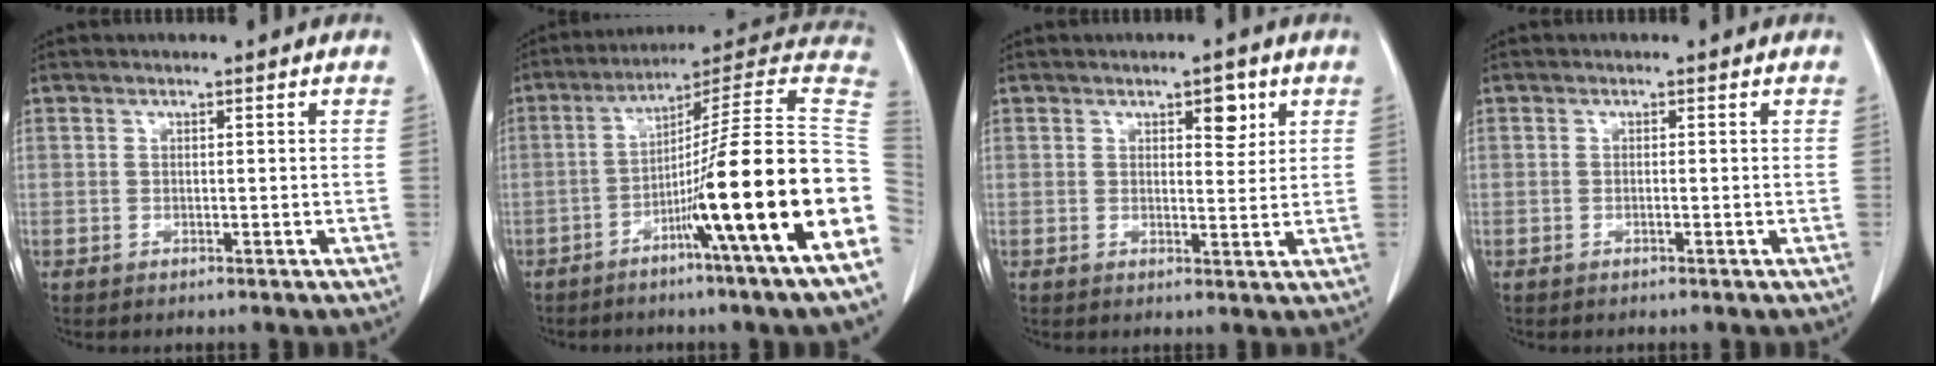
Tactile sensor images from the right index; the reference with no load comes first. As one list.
[{"total": 22.1, "force": [-6.2, -2.7, 21.0], "torque": [-0.237, 0.003, -0.117]}, {"total": 3.4, "force": [1.8, 1.4, 2.5], "torque": [-0.031, -0.003, 0.025]}, {"total": 0.0}]